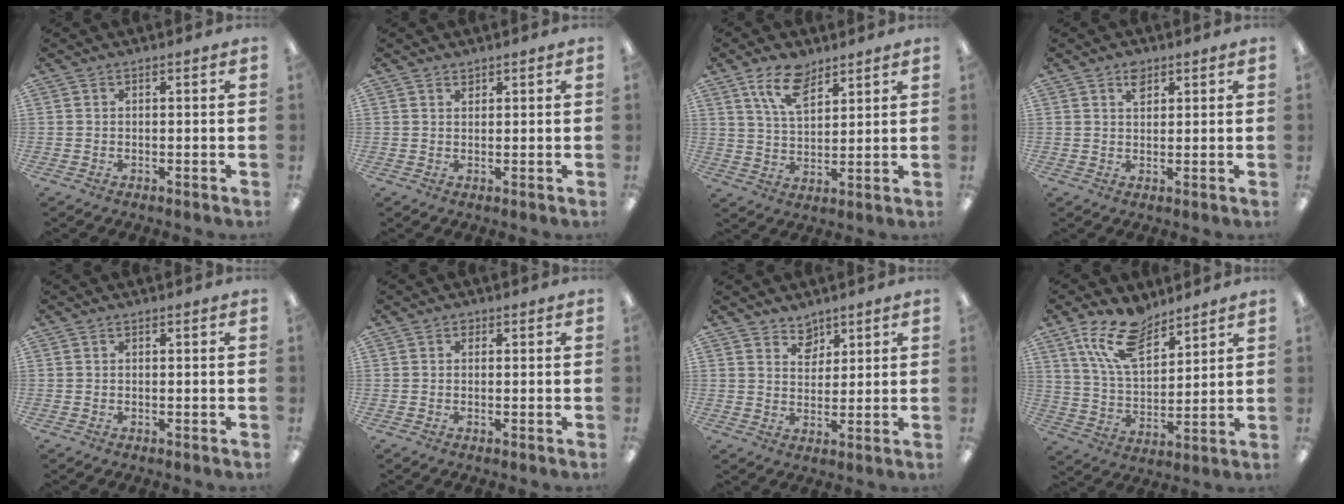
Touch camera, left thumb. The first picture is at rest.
{"total": 1.2, "force": [1.1, 0.4, 0.0], "torque": [0.007, -0.004, 0.019]}
{"total": 9.9, "force": [6.6, 4.8, 5.5], "torque": [-0.102, -0.022, 0.121]}
{"total": 3.4, "force": [2.2, 2.0, 1.7], "torque": [-0.022, -0.005, 0.038]}
{"total": 0.0}
{"total": 0.7, "force": [0.3, 0.6, 0.2], "torque": [0.003, 0.000, 0.003]}
{"total": 4.8, "force": [3.9, 2.8, 0.4], "torque": [0.003, -0.023, 0.070]}
{"total": 13.8, "force": [9.4, 6.8, 7.6], "torque": [-0.148, -0.036, 0.176]}